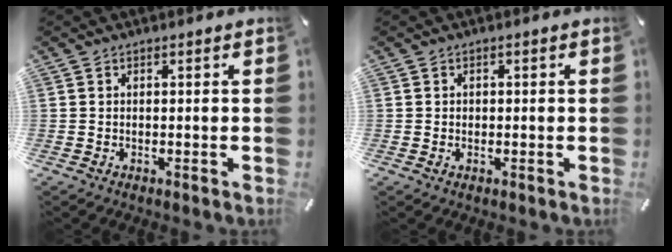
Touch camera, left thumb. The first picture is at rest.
{"total": 0.9, "force": [-0.1, 0.8, 0.4], "torque": [-0.001, 0.001, -0.005]}